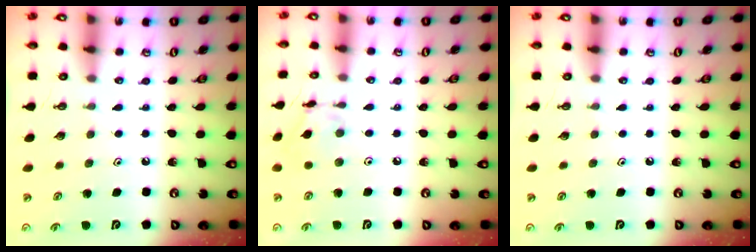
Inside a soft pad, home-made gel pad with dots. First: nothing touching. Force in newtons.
{"total": 8.8, "press": 8.8, "slide": 0.5}
{"total": 0.0}